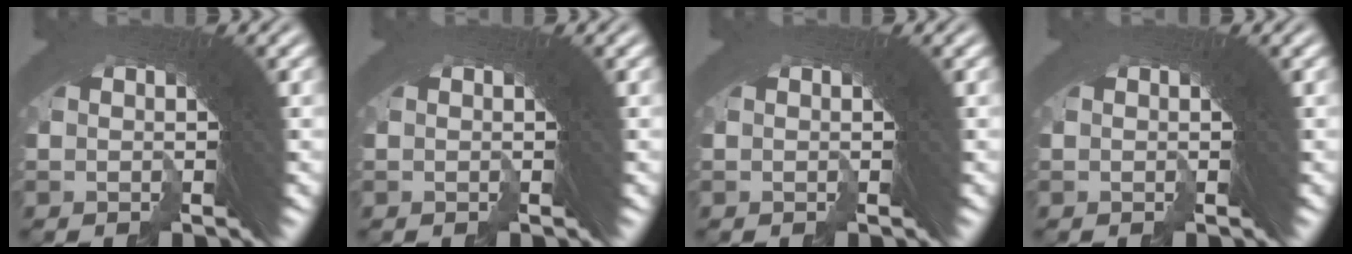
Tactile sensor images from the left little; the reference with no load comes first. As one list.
[{"total": 0.0}, {"total": 0.0}, {"total": 0.0}]